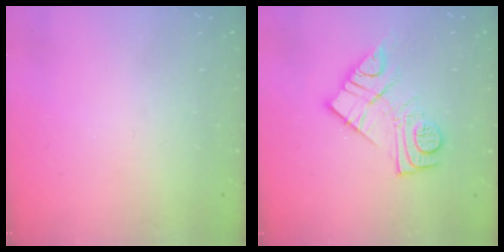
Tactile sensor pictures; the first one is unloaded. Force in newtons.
{"total": 14.0, "press": 14.0, "slide": 0.9}